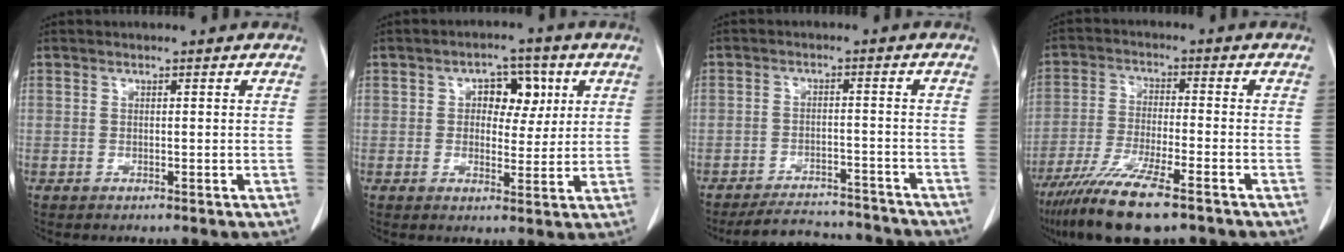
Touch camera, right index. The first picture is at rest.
{"total": 6.0, "force": [1.7, 3.7, 4.4], "torque": [-0.055, 0.016, 0.025]}
{"total": 10.0, "force": [-9.6, 2.8, 1.0], "torque": [-0.002, 0.008, -0.129]}
{"total": 12.9, "force": [-9.1, 1.8, 9.0], "torque": [-0.172, -0.036, -0.159]}